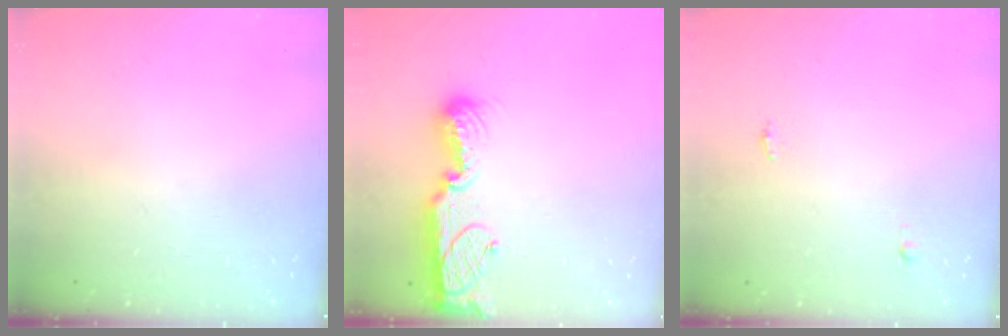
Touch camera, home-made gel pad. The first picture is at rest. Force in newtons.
{"total": 11.5, "press": 11.4, "slide": 1.2}
{"total": 7.6, "press": 3.3, "slide": 6.8}